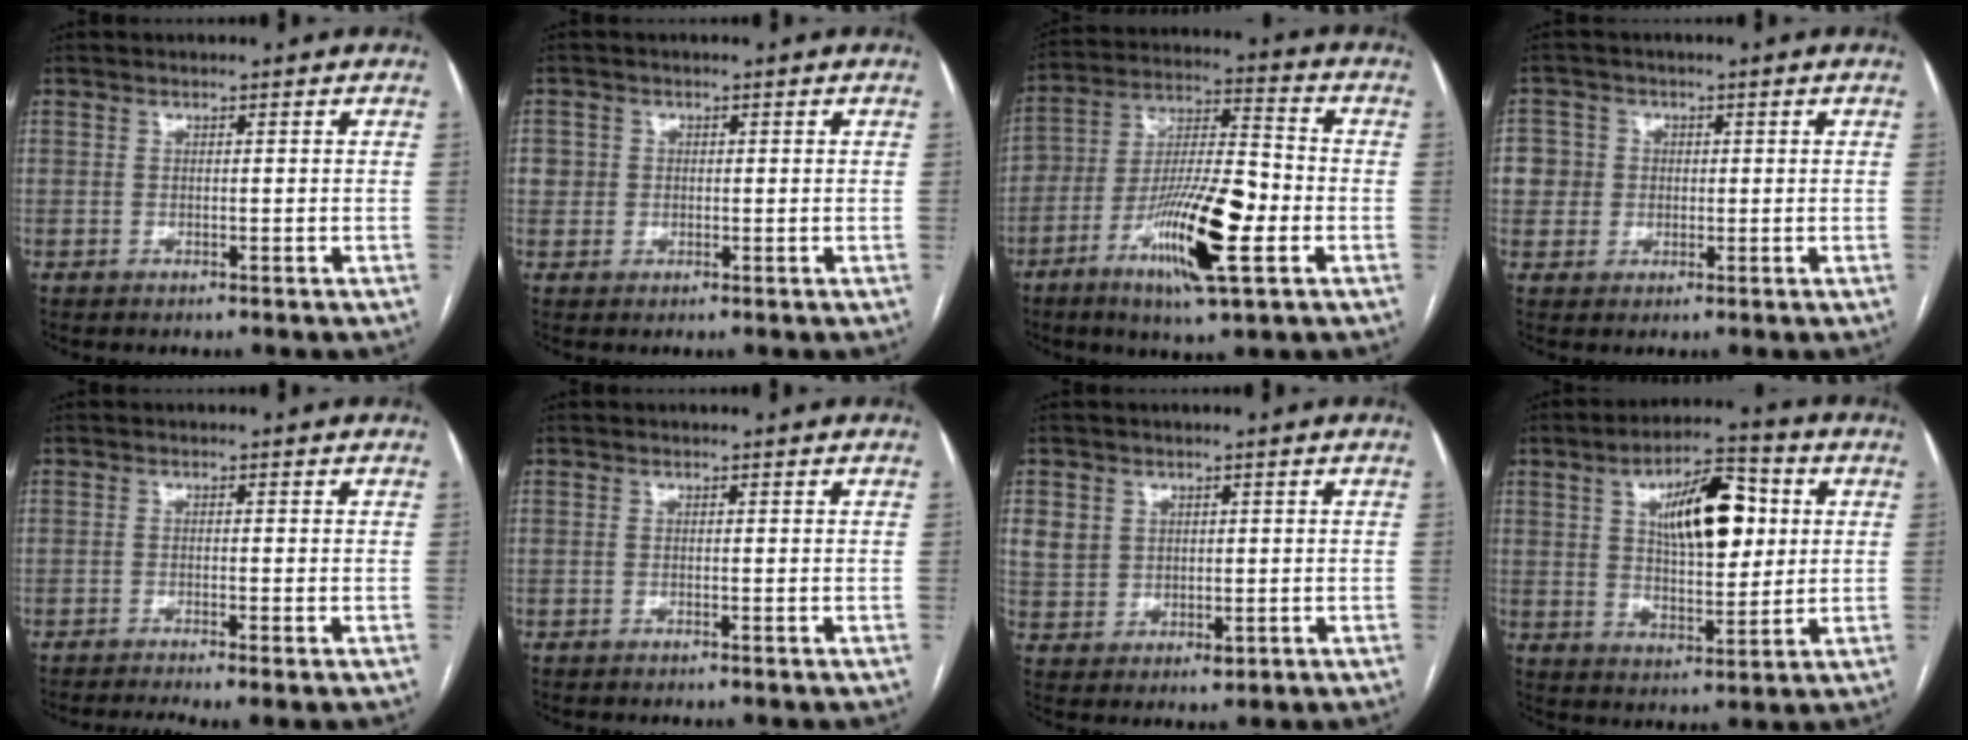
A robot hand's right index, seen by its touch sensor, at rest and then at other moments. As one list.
[{"total": 2.3, "force": [0.3, 2.3, 0.2], "torque": [0.009, 0.007, 0.004]}, {"total": 16.1, "force": [-5.9, 3.1, 14.6], "torque": [-0.271, -0.003, -0.100]}, {"total": 5.1, "force": [0.5, 5.1, 0.4], "torque": [-0.002, 0.016, 0.012]}, {"total": 5.1, "force": [-3.7, 0.2, 3.5], "torque": [-0.055, -0.005, -0.058]}, {"total": 0.0}, {"total": 5.4, "force": [1.5, 4.8, 1.9], "torque": [-0.036, 0.000, 0.040]}, {"total": 13.4, "force": [3.7, 5.1, 11.8], "torque": [-0.189, 0.018, 0.060]}]